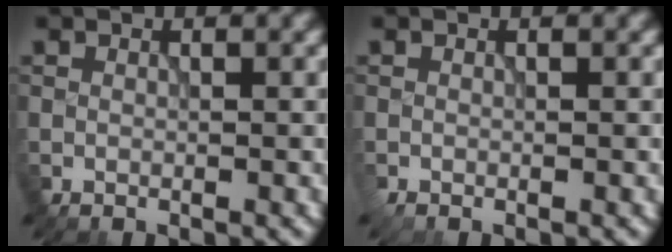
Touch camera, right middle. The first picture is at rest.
{"total": 0.8, "force": [-0.5, 0.3, 0.5], "torque": [-0.014, -0.004, -0.010]}